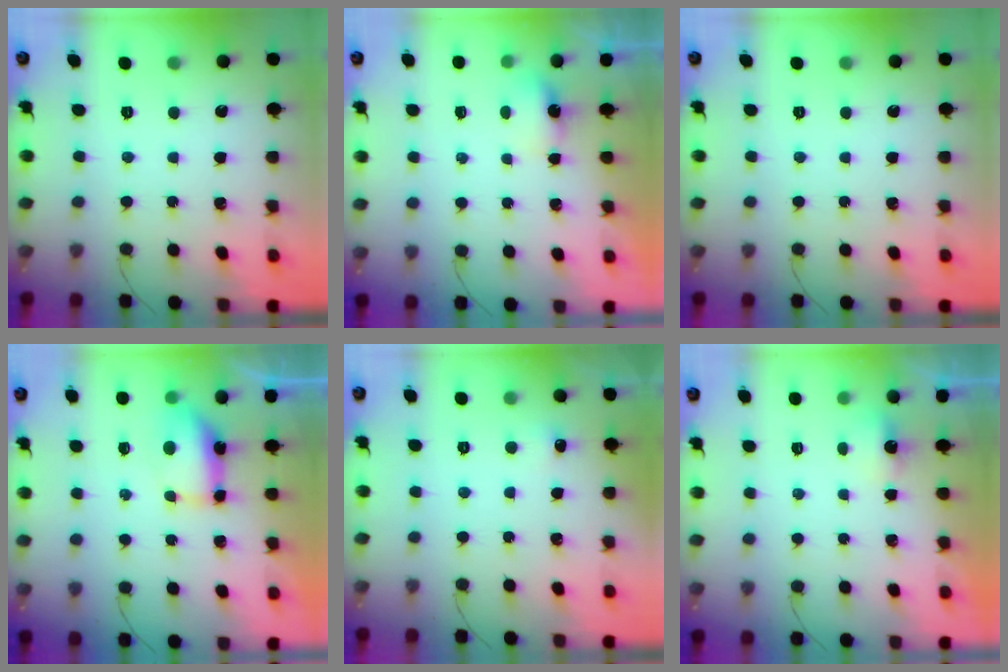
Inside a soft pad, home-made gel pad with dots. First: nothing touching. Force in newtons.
{"total": 3.9, "press": 3.8, "slide": 1.0}
{"total": 0.0}
{"total": 11.2, "press": 8.8, "slide": 6.9}
{"total": 3.4, "press": 3.3, "slide": 0.9}
{"total": 1.8, "press": 1.6, "slide": 0.8}